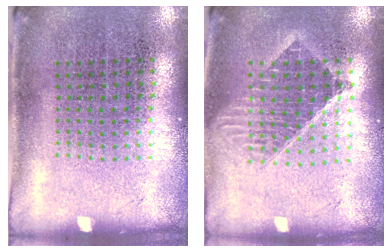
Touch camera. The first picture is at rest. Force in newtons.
{"total": 1.5, "press": 1.3, "slide": 0.8}